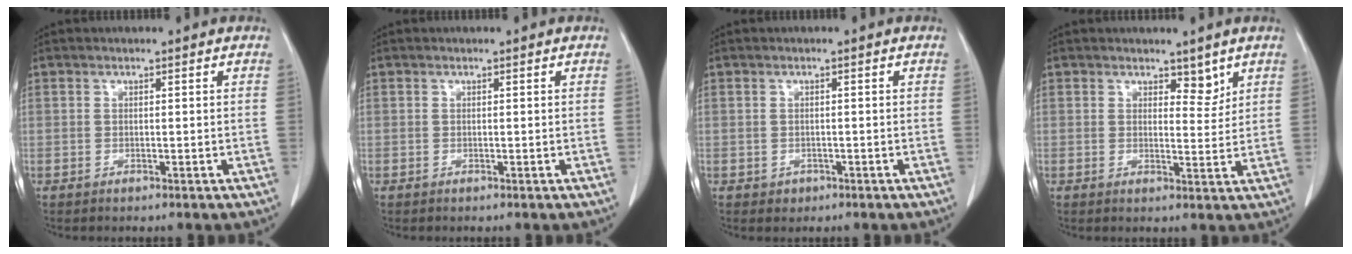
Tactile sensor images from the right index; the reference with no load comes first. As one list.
[{"total": 0.0}, {"total": 1.1, "force": [-0.4, 1.0, 0.2], "torque": [-0.002, 0.005, -0.002]}, {"total": 3.2, "force": [2.3, 1.4, 1.6], "torque": [-0.016, -0.007, 0.035]}]